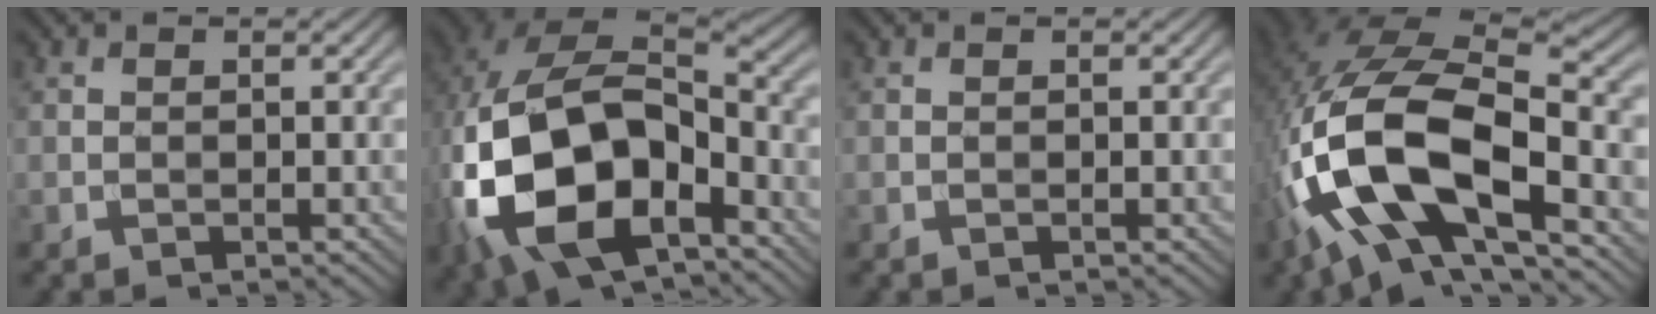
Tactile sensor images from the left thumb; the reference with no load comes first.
{"total": 19.6, "force": [-5.8, 11.8, 14.5], "torque": [-0.320, -0.029, -0.083]}
{"total": 0.0}
{"total": 19.7, "force": [-6.0, 9.8, 15.9], "torque": [-0.365, -0.017, -0.106]}